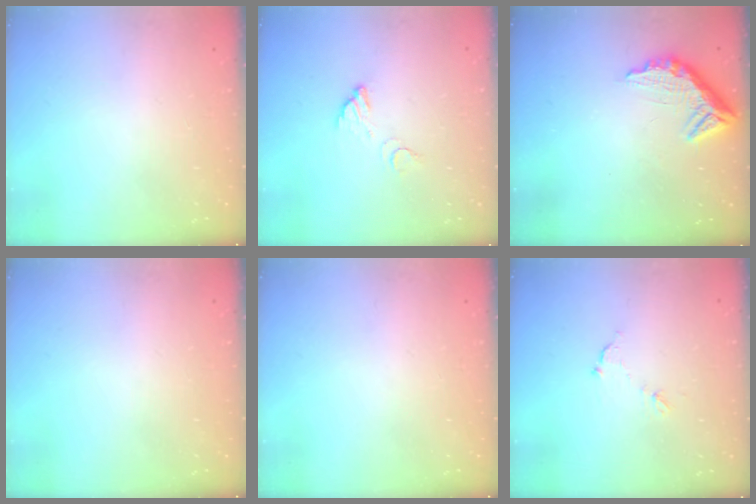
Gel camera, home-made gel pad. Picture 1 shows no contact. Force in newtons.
{"total": 3.5, "press": 3.5, "slide": 0.2}
{"total": 10.8, "press": 10.8, "slide": 0.8}
{"total": 0.0}
{"total": 0.0}
{"total": 6.3, "press": 6.3, "slide": 0.2}